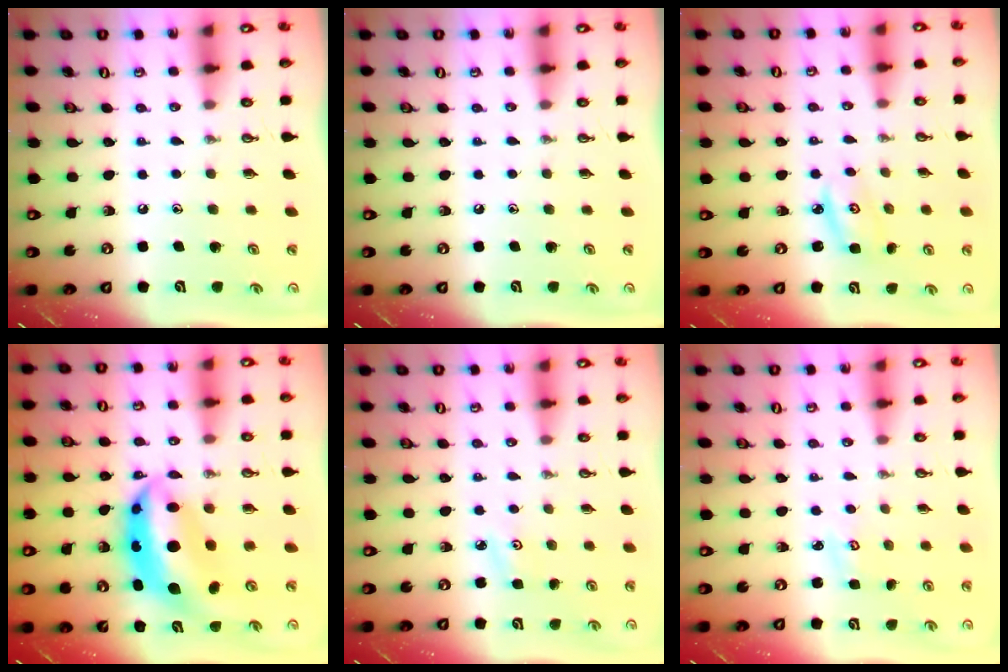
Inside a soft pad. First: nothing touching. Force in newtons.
{"total": 0.0}
{"total": 3.3, "press": 3.3, "slide": 0.3}
{"total": 11.1, "press": 11.1, "slide": 1.0}
{"total": 3.0, "press": 3.0, "slide": 0.4}
{"total": 2.6, "press": 2.6, "slide": 0.3}